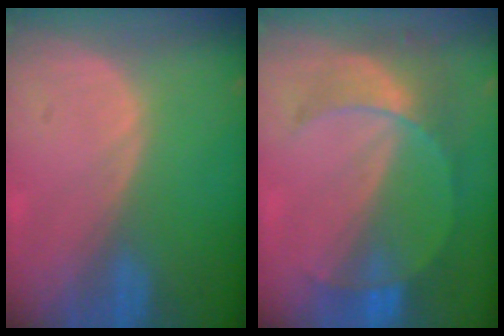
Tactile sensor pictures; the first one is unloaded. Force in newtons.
{"total": 7.6, "press": 6.7, "slide": 3.6}